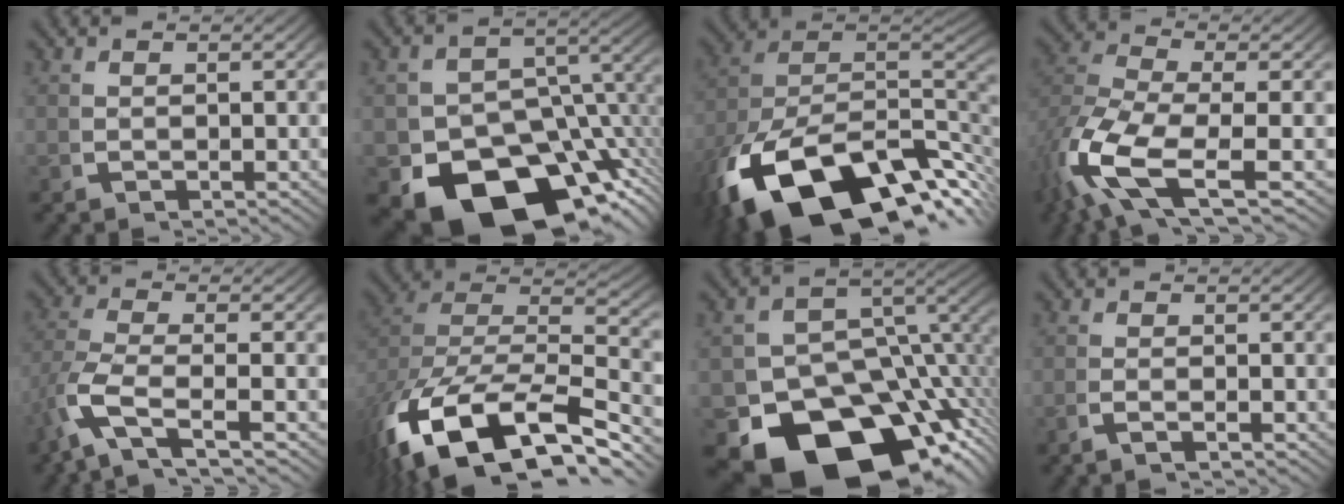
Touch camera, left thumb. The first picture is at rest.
{"total": 19.5, "force": [-8.2, 13.2, 11.8], "torque": [-0.217, -0.087, -0.093]}
{"total": 23.2, "force": [-7.0, 14.5, 16.7], "torque": [-0.310, -0.063, -0.082]}
{"total": 10.2, "force": [-1.4, 5.7, 8.3], "torque": [-0.206, -0.032, -0.013]}
{"total": 6.5, "force": [-2.7, 3.3, 4.9], "torque": [-0.141, -0.027, -0.034]}
{"total": 17.2, "force": [-3.1, 11.3, 12.6], "torque": [-0.256, -0.045, -0.029]}
{"total": 21.4, "force": [-8.9, 13.9, 13.6], "torque": [-0.237, -0.088, -0.107]}
{"total": 1.1, "force": [-0.6, -0.2, 0.9], "torque": [-0.018, 0.006, -0.017]}